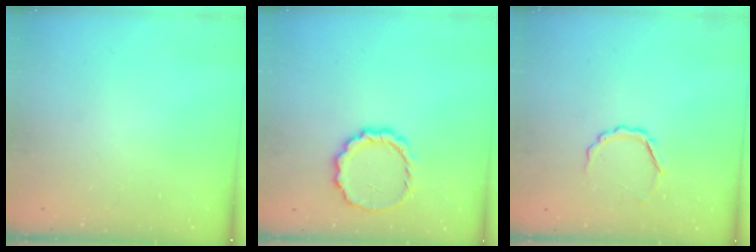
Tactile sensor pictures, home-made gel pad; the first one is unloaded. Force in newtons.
{"total": 9.6, "press": 9.3, "slide": 2.1}
{"total": 3.6, "press": 3.5, "slide": 0.6}